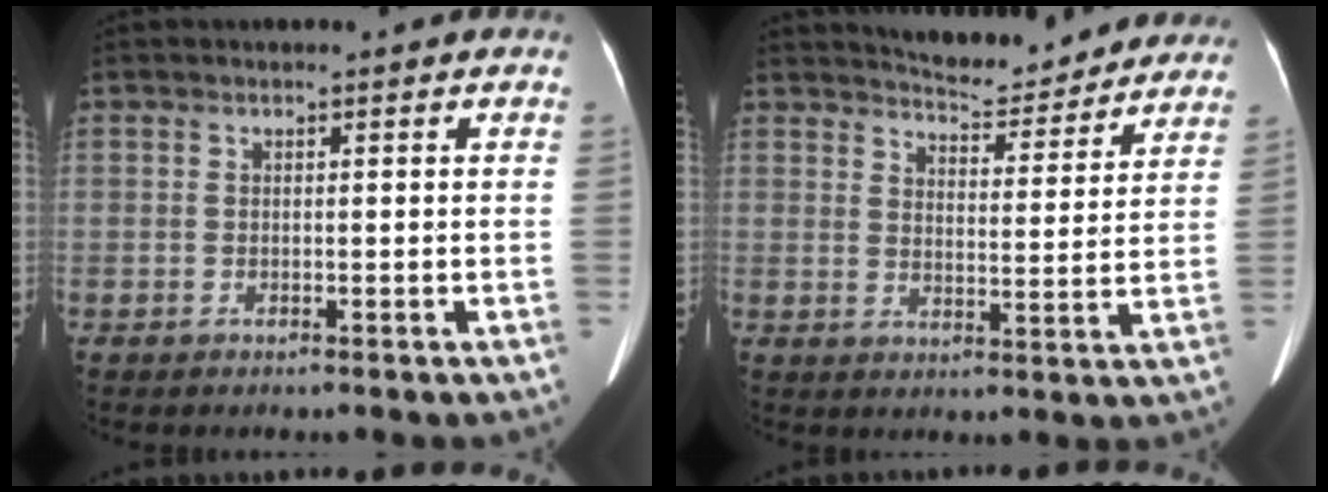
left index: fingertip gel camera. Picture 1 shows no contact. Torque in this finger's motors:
{"motor_torque": [0.12, -0.14, 0.01, 0.00]}